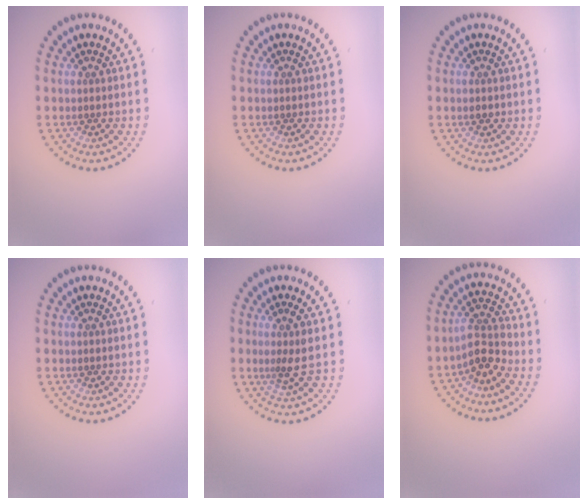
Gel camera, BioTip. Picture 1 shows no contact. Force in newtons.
{"total": 0.0}
{"total": 1.1, "press": 1.1, "slide": 0.1}
{"total": 0.0}
{"total": 2.0, "press": 1.4, "slide": 1.4}
{"total": 2.8, "press": 2.4, "slide": 1.5}